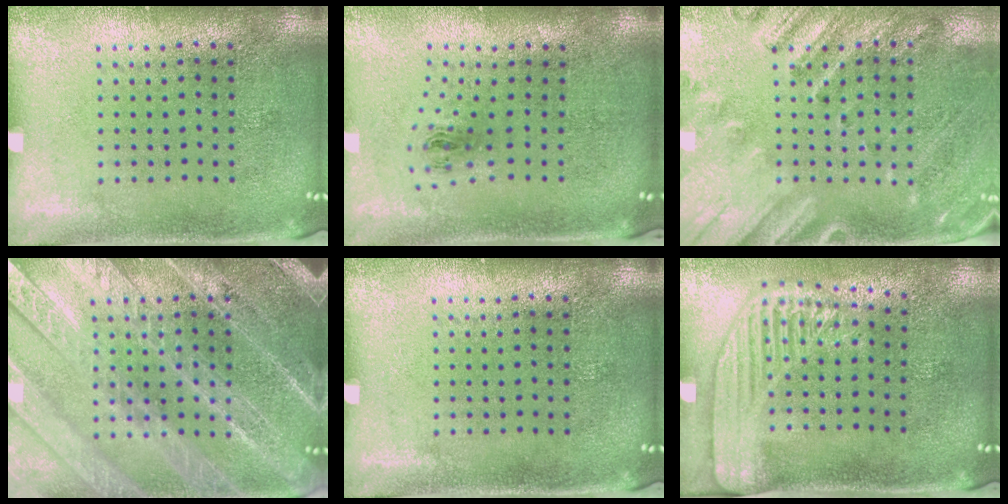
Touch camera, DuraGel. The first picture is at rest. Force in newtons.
{"total": 1.0, "press": 0.4, "slide": 0.9}
{"total": 2.5, "press": 2.0, "slide": 1.5}
{"total": 5.9, "press": 5.9, "slide": 0.7}
{"total": 0.0}
{"total": 2.2, "press": 1.9, "slide": 1.2}